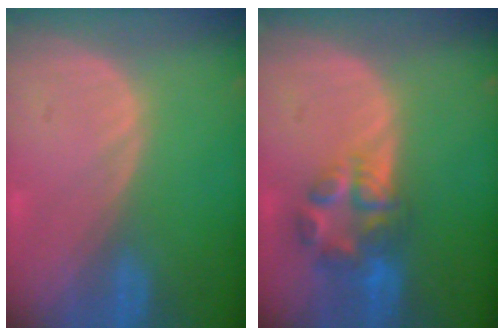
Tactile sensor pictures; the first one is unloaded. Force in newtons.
{"total": 6.9, "press": 6.0, "slide": 3.3}